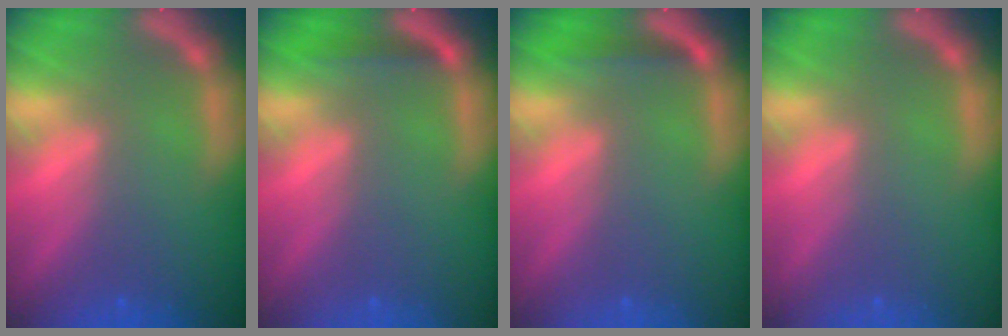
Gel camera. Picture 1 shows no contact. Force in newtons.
{"total": 1.4}
{"total": 1.4}
{"total": 0.0}